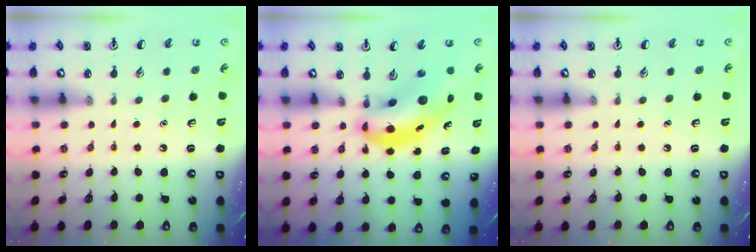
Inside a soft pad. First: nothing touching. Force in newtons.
{"total": 9.5, "press": 9.0, "slide": 3.1}
{"total": 0.0}